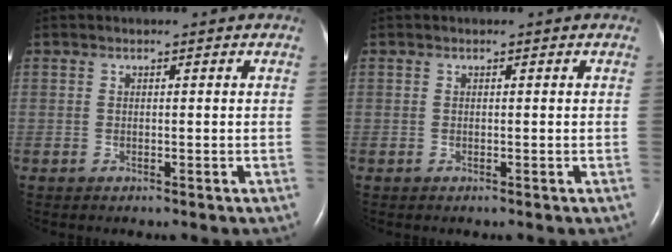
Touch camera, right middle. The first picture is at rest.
{"total": 0.0}